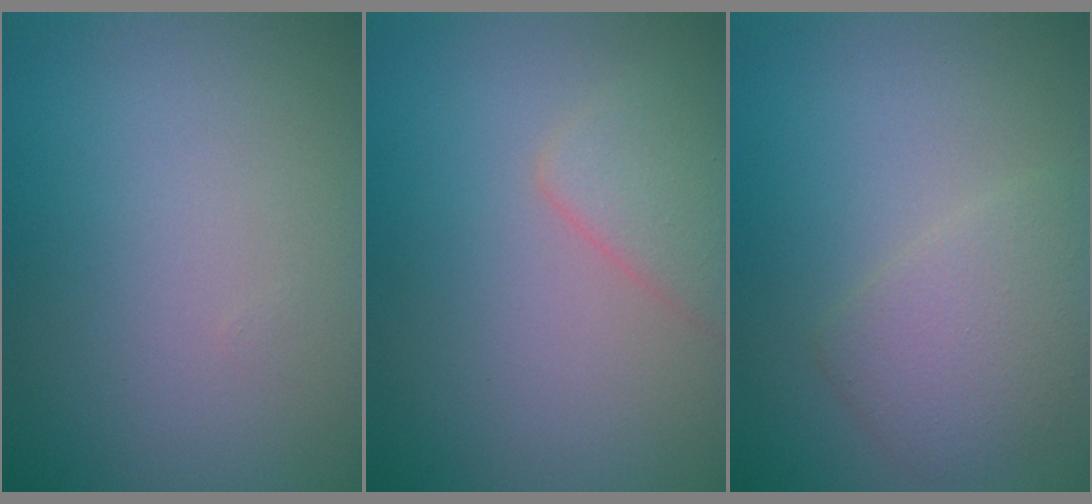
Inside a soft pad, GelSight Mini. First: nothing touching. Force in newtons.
{"total": 2.5, "press": 2.5, "slide": 0.2}
{"total": 2.9, "press": 2.9, "slide": 0.2}